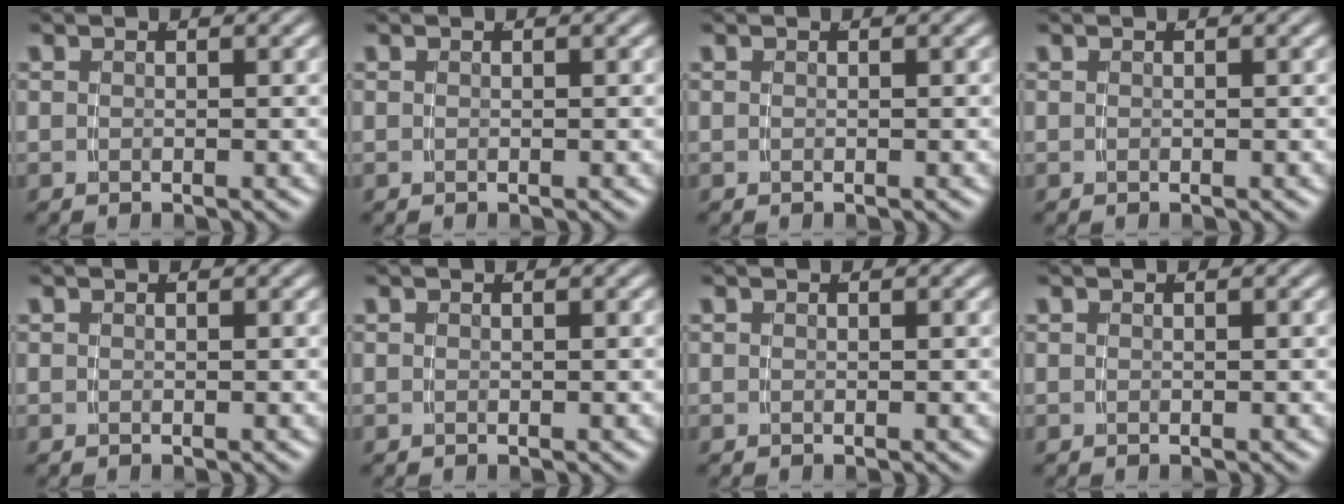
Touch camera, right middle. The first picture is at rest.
{"total": 0.0}
{"total": 0.0}
{"total": 0.0}
{"total": 0.0}
{"total": 0.0}
{"total": 0.0}
{"total": 0.0}